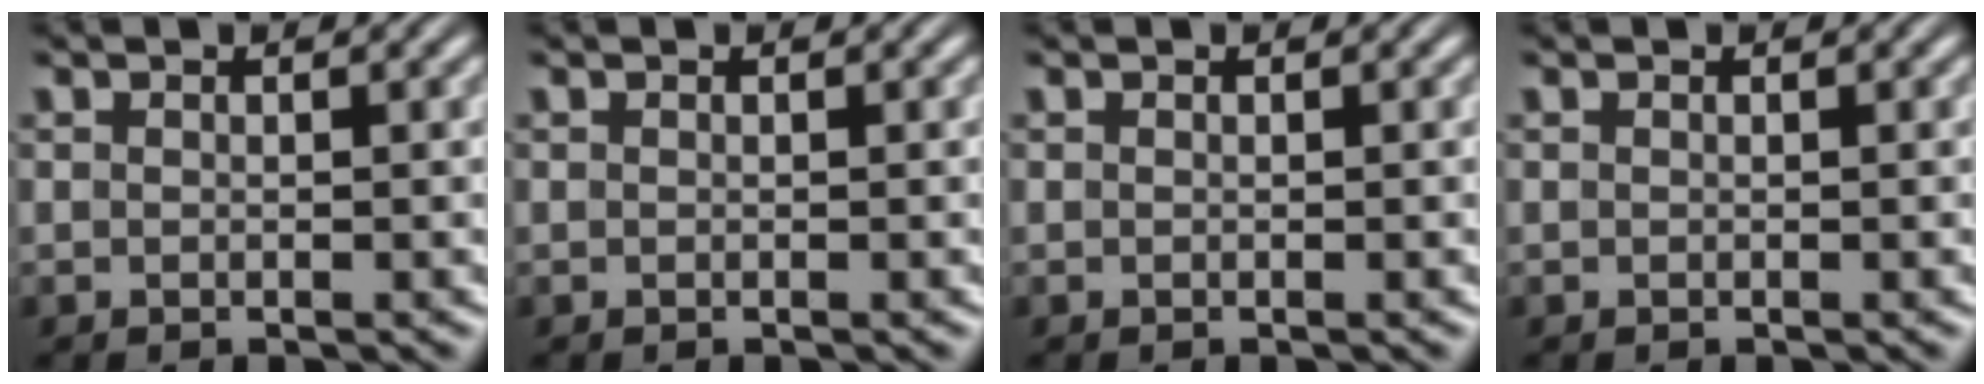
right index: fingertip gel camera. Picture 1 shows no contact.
{"total": 0.0}
{"total": 0.0}
{"total": 0.0}